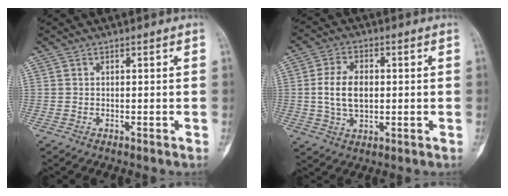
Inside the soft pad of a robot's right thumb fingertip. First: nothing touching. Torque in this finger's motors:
{"motor_torque": [0.10, 0.21, 0.58, -0.47, 0.08]}